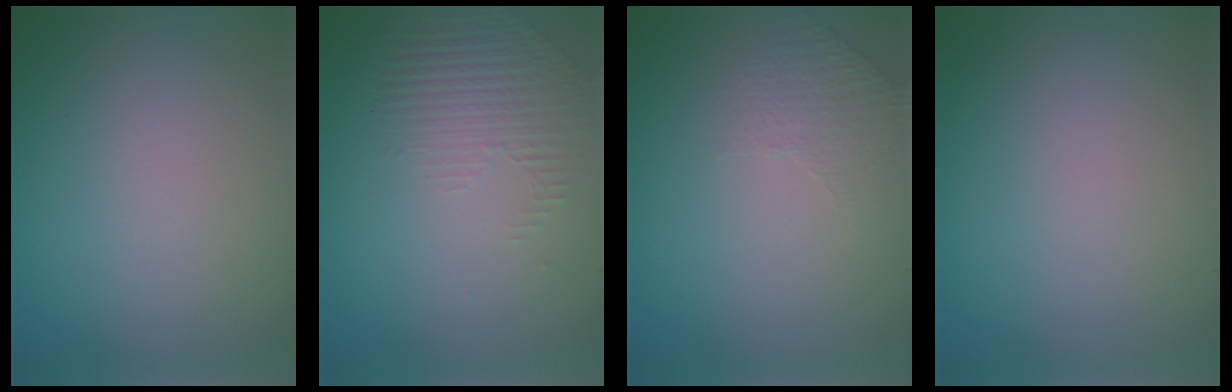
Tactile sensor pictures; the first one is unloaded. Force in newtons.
{"total": 1.5, "press": 0.9, "slide": 1.2}
{"total": 1.3, "press": 0.8, "slide": 1.1}
{"total": 0.0}